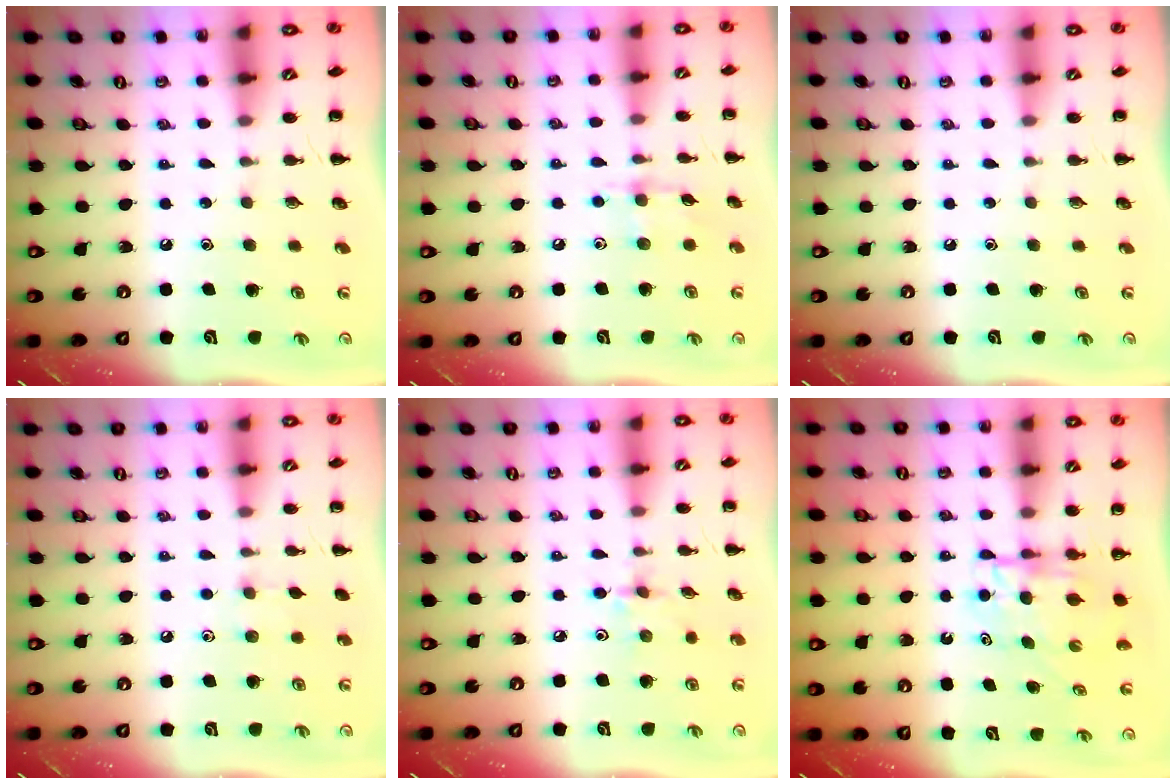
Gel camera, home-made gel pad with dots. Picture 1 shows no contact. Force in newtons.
{"total": 5.2, "press": 5.1, "slide": 0.8}
{"total": 0.0}
{"total": 4.4, "press": 4.1, "slide": 1.6}
{"total": 2.2, "press": 2.2, "slide": 0.5}
{"total": 5.0, "press": 5.0, "slide": 0.1}